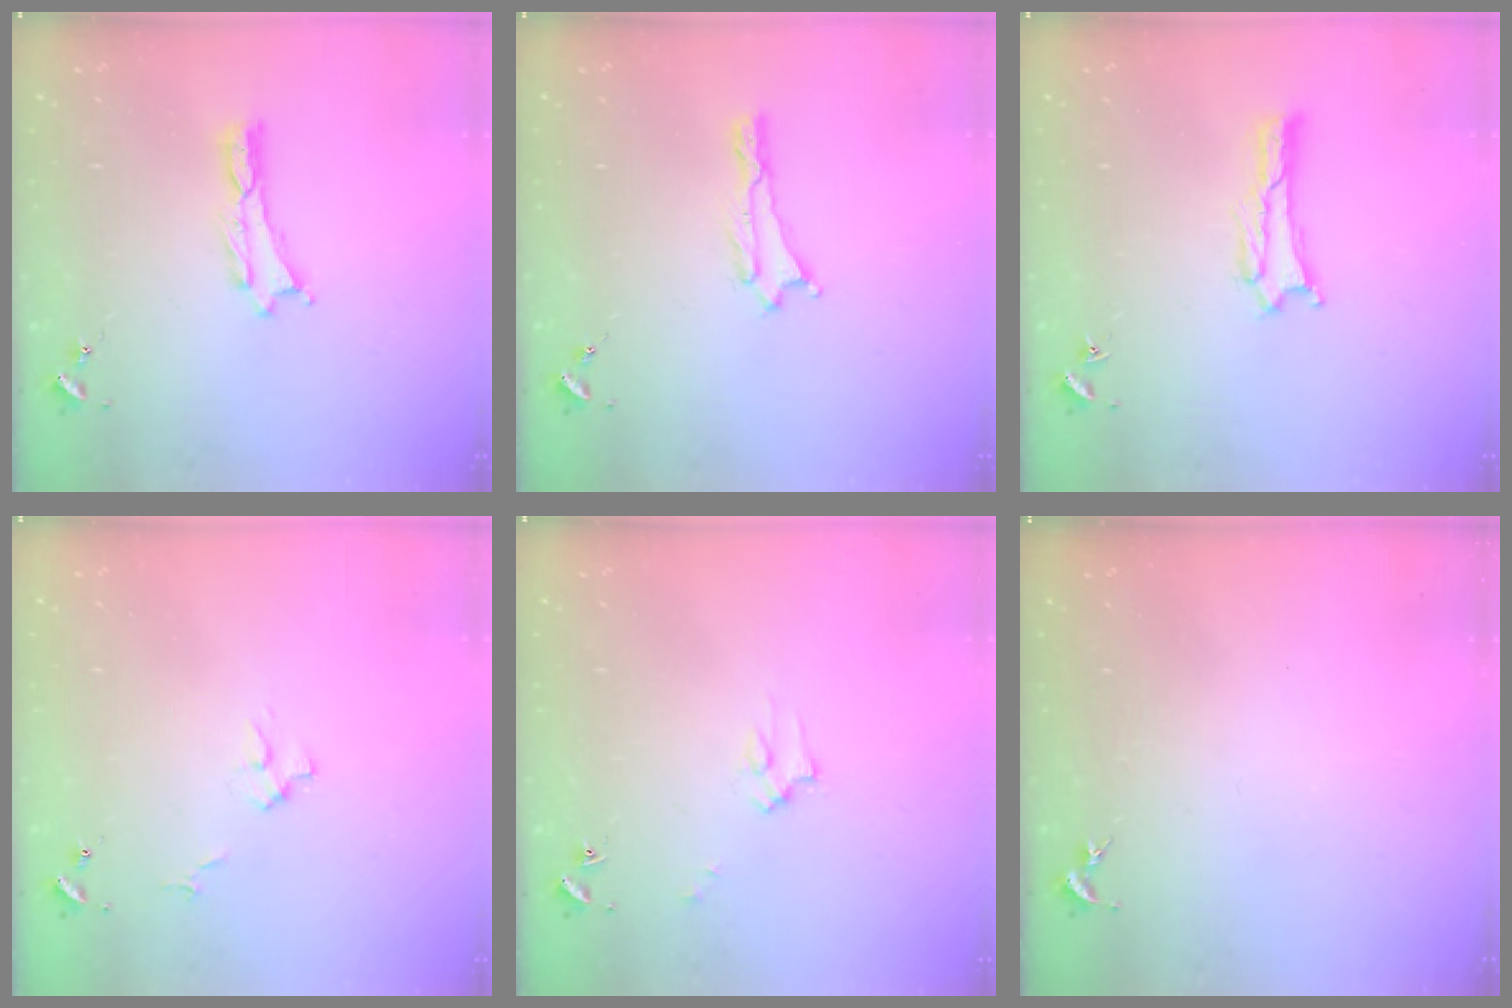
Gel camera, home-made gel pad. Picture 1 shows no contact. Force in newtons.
{"total": 0.0}
{"total": 1.9, "press": 1.9, "slide": 0.1}
{"total": 3.1, "press": 3.0, "slide": 0.4}
{"total": 2.2, "press": 2.2, "slide": 0.2}
{"total": 0.0}